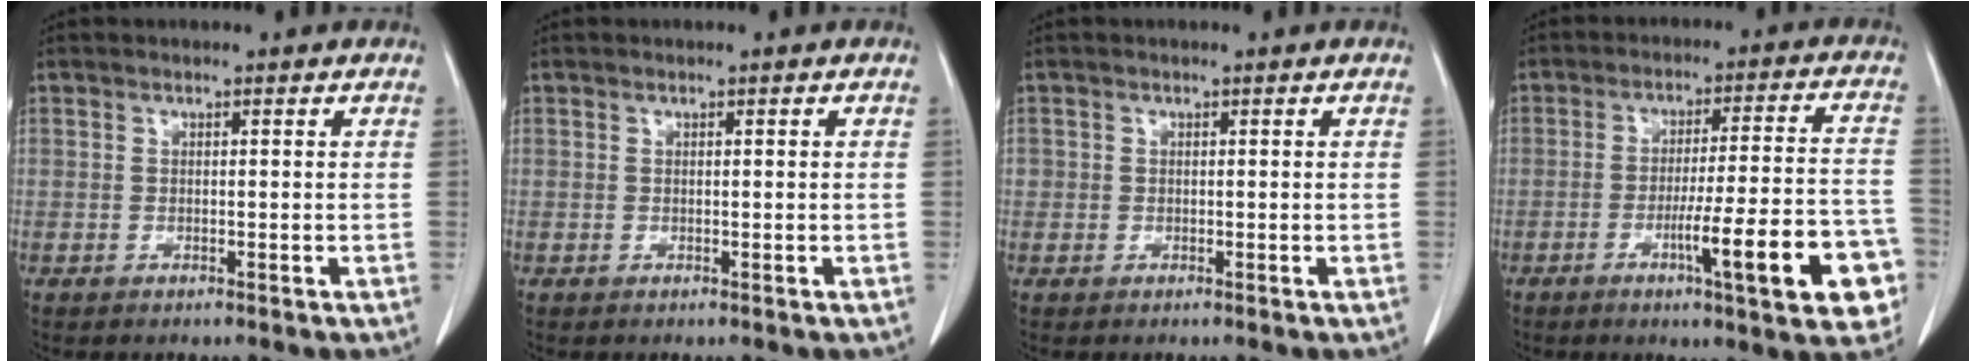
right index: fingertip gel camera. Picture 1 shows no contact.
{"total": 0.0}
{"total": 0.7, "force": [0.0, 0.7, 0.0], "torque": [0.010, 0.006, -0.002]}
{"total": 15.0, "force": [-5.9, 1.6, 13.7], "torque": [-0.158, 0.013, -0.075]}